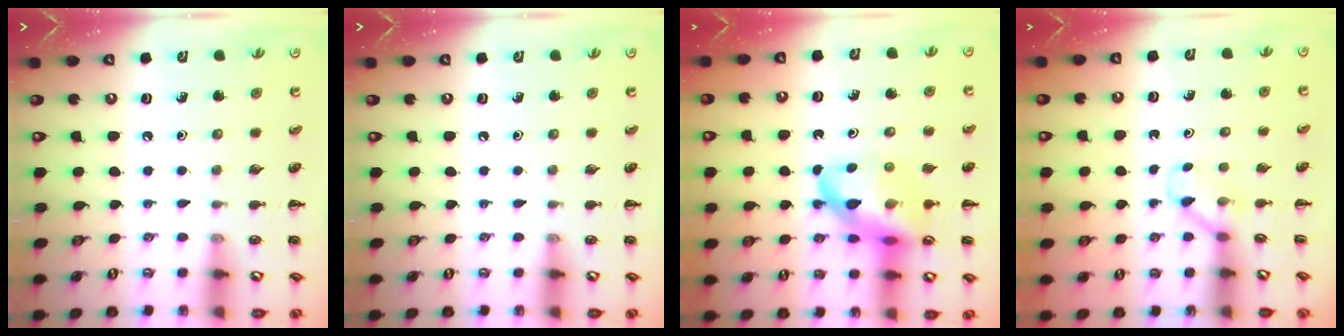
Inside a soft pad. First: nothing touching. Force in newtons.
{"total": 0.0}
{"total": 15.9, "press": 15.4, "slide": 3.8}
{"total": 2.8, "press": 2.6, "slide": 0.9}